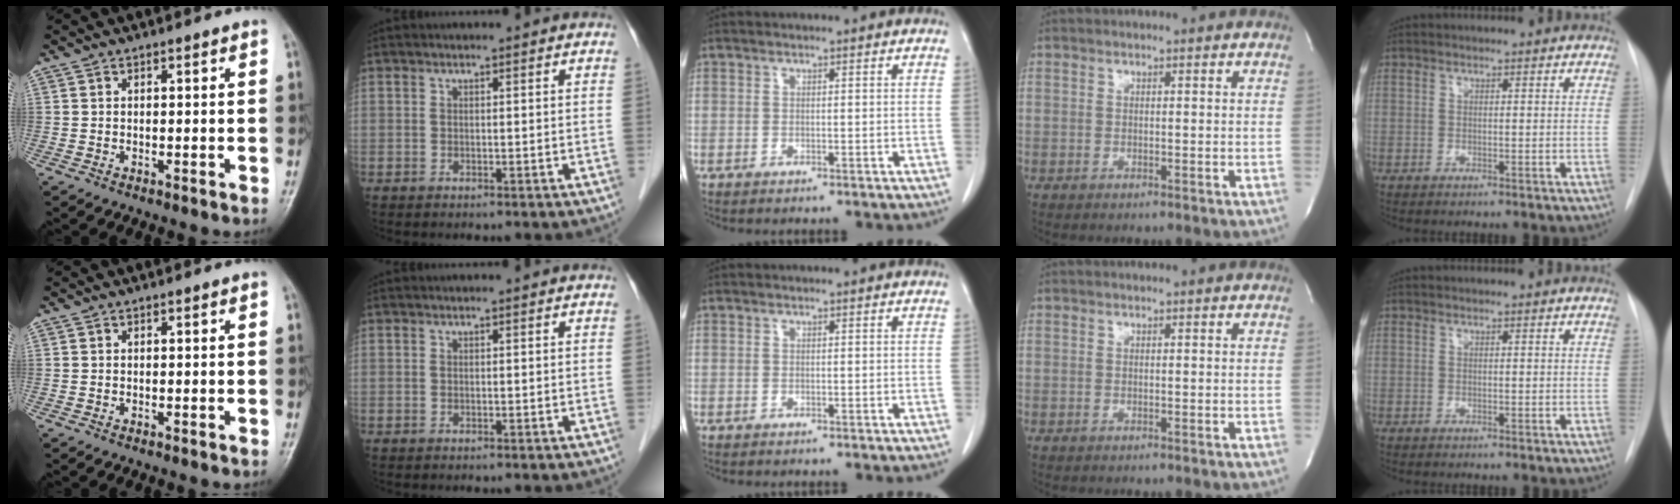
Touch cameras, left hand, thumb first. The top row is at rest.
{}